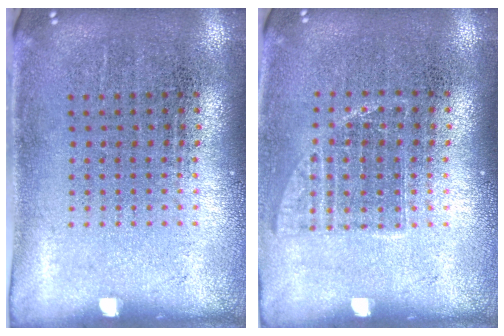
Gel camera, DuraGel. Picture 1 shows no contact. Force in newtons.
{"total": 0.9, "press": 0.7, "slide": 0.4}